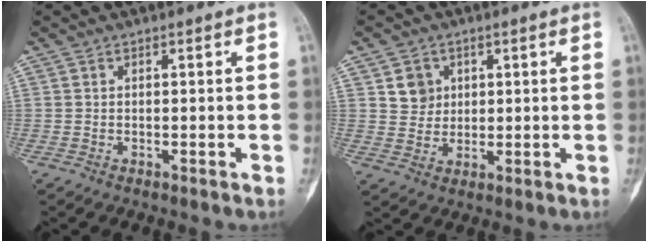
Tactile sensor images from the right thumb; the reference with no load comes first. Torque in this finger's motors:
{"motor_torque": [0.66, 0.58, -0.11, -0.03, 0.02]}